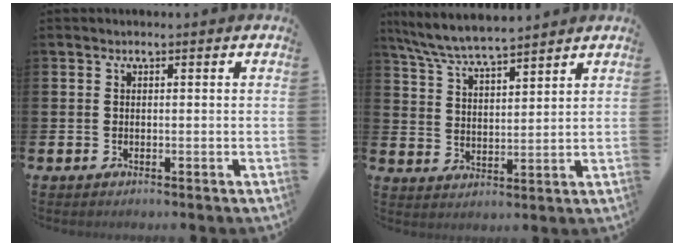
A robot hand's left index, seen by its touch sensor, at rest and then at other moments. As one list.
[{"total": 6.6, "force": [6.3, 0.4, 1.8], "torque": [-0.060, -0.031, 0.113]}]